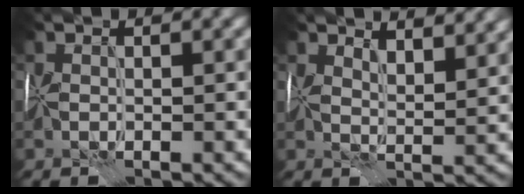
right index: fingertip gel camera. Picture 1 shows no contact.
{"total": 5.4, "force": [4.2, 1.8, 2.8], "torque": [-0.040, 0.005, 0.053]}